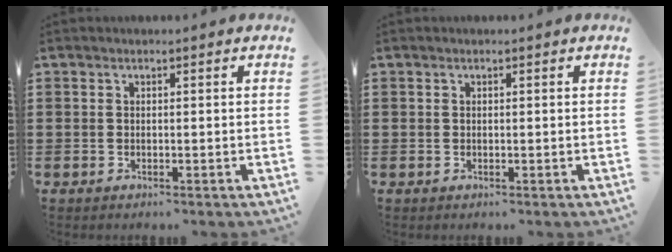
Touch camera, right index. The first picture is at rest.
{"total": 0.0}